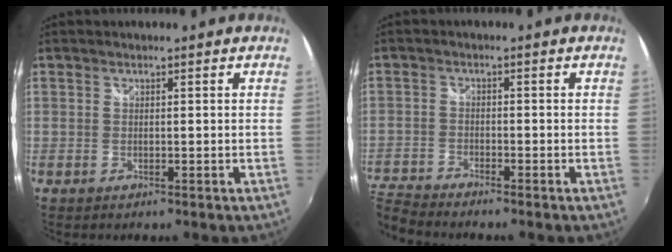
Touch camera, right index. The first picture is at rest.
{"total": 6.2, "force": [-6.2, 0.2, 1.0], "torque": [-0.046, -0.018, -0.128]}